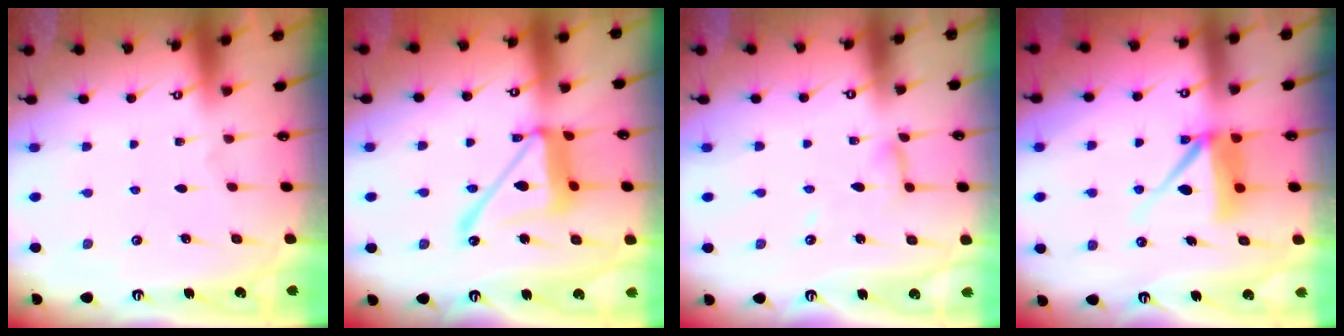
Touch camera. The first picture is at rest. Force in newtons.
{"total": 16.1, "press": 16.0, "slide": 1.4}
{"total": 5.3, "press": 5.2, "slide": 0.4}
{"total": 9.6, "press": 9.5, "slide": 0.9}